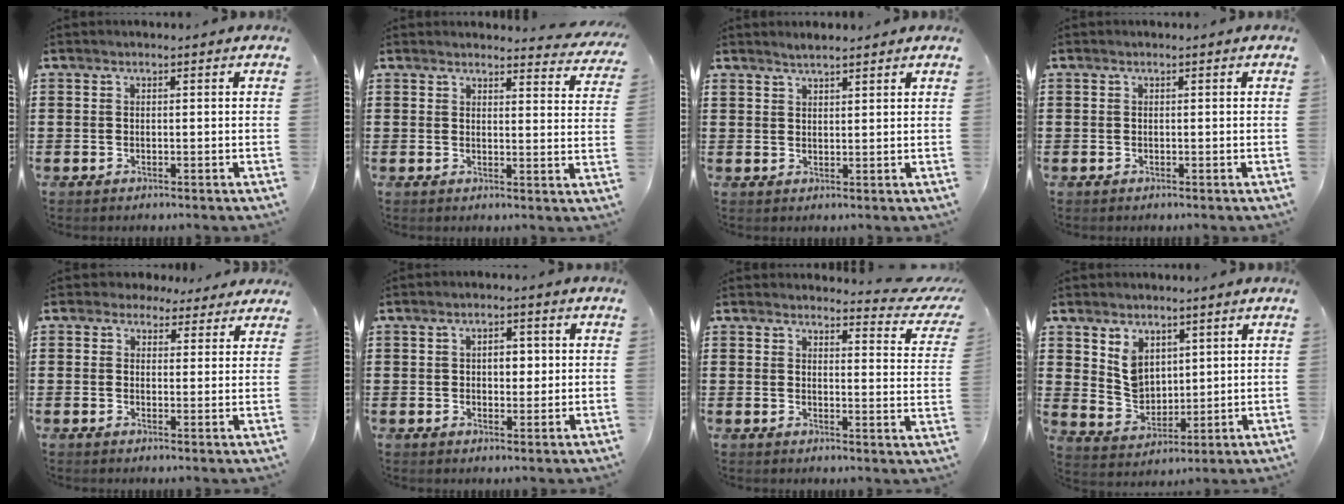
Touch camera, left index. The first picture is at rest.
{"total": 3.0, "force": [3.0, 0.2, 0.4], "torque": [-0.012, -0.014, 0.053]}
{"total": 1.7, "force": [1.7, 0.1, 0.1], "torque": [-0.006, 0.004, 0.033]}
{"total": 0.0}
{"total": 2.7, "force": [2.3, 1.5, 0.2], "torque": [-0.015, 0.003, 0.042]}
{"total": 3.5, "force": [0.4, 2.1, 2.7], "torque": [-0.042, 0.004, -0.002]}
{"total": 3.1, "force": [2.9, 0.2, 1.0], "torque": [-0.020, -0.021, 0.047]}
{"total": 5.6, "force": [3.2, 4.2, 1.9], "torque": [-0.047, 0.005, 0.062]}